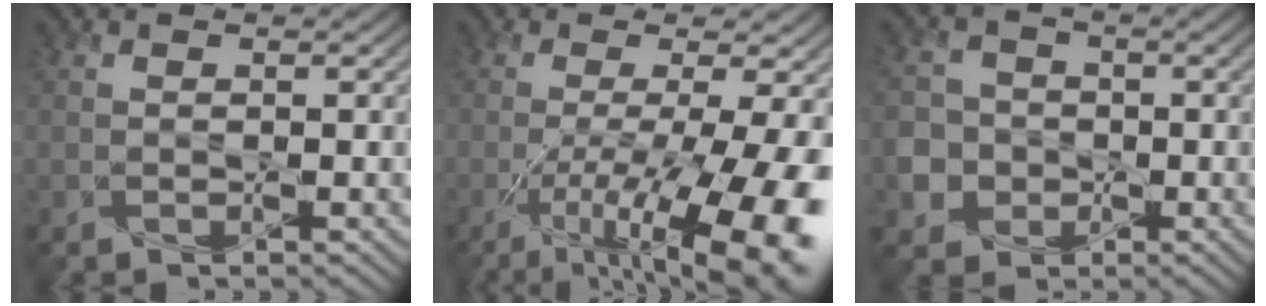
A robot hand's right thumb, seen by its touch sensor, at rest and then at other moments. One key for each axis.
{"total": 15.0, "fx": -4.8, "fy": 4.2, "fz": 13.5, "tx": -0.195, "ty": -0.026, "tz": -0.063}
{"total": 5.2, "fx": -1.7, "fy": 4.9, "fz": 0.5, "tx": -0.023, "ty": 0.000, "tz": -0.056}